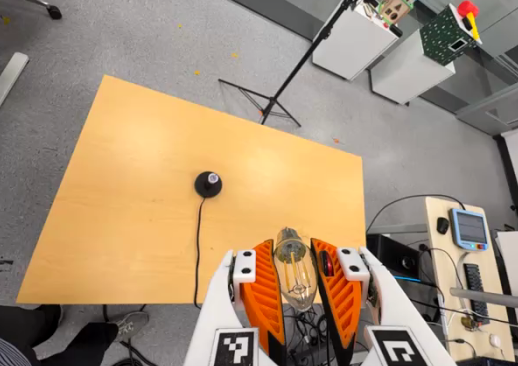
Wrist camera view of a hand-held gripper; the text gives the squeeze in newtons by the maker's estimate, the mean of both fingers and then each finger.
{"total": 18.8, "left": 20.8, "right": 16.7}